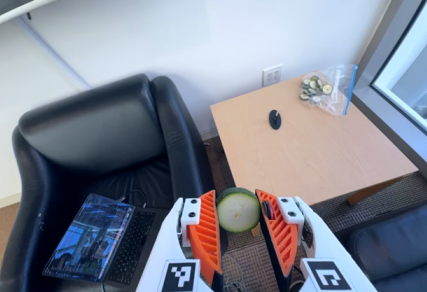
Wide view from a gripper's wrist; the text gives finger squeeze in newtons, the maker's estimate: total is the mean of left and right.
{"total": 9.0, "left": 8.6, "right": 9.4}